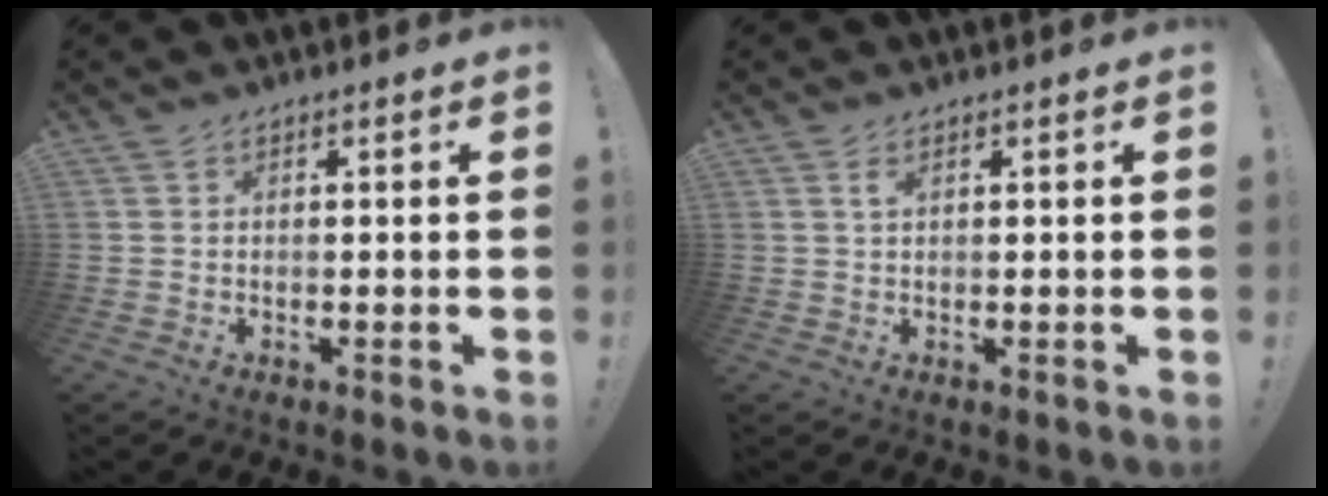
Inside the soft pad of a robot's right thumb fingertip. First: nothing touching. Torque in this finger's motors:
{"motor_torque": [-0.05, -0.09, 0.41, -0.17, -0.09]}